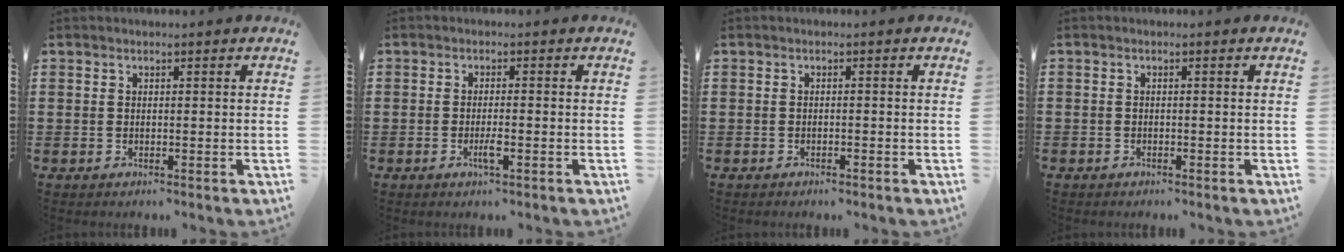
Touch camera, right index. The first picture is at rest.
{"total": 2.3, "force": [-0.9, 0.2, 2.1], "torque": [-0.044, -0.003, -0.020]}
{"total": 0.7, "force": [-0.7, 0.1, 0.2], "torque": [-0.005, -0.002, -0.015]}
{"total": 0.7, "force": [-0.6, 0.2, 0.1], "torque": [-0.004, 0.000, -0.013]}